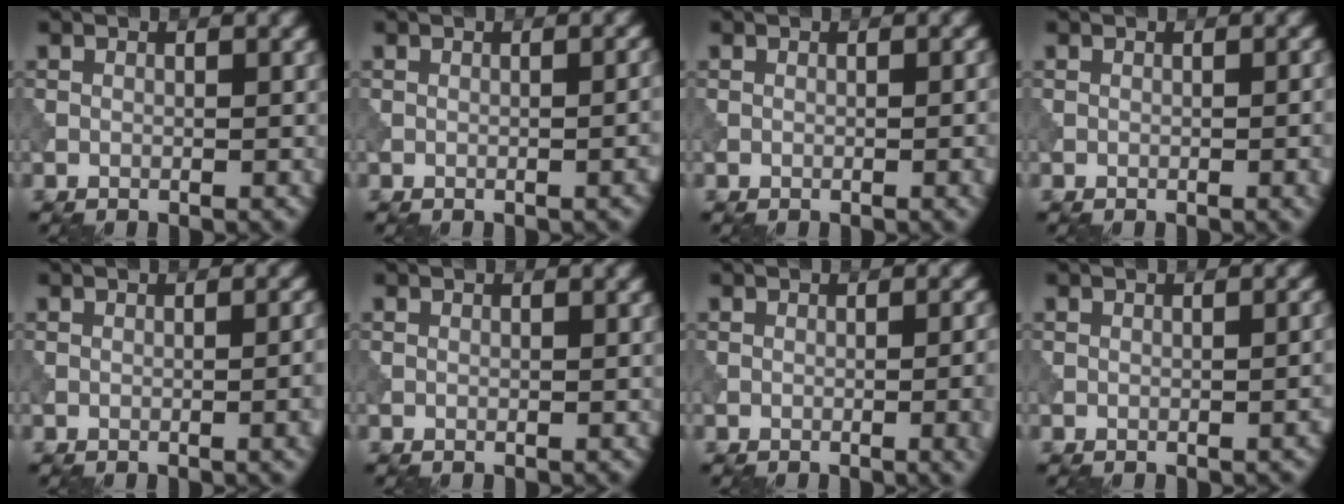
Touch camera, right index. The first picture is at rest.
{"total": 1.7, "force": [-0.1, 0.2, 1.7], "torque": [-0.022, 0.002, 0.000]}
{"total": 1.6, "force": [0.0, 0.2, 1.5], "torque": [-0.021, -0.001, 0.001]}
{"total": 1.9, "force": [0.0, 0.3, 1.9], "torque": [-0.025, -0.001, 0.001]}
{"total": 2.7, "force": [-0.1, 0.6, 2.6], "torque": [-0.031, 0.002, 0.000]}
{"total": 0.0}
{"total": 3.5, "force": [-0.3, 1.0, 3.4], "torque": [-0.036, 0.000, -0.004]}
{"total": 1.3, "force": [-0.1, 0.2, 1.3], "torque": [-0.018, 0.001, 0.001]}